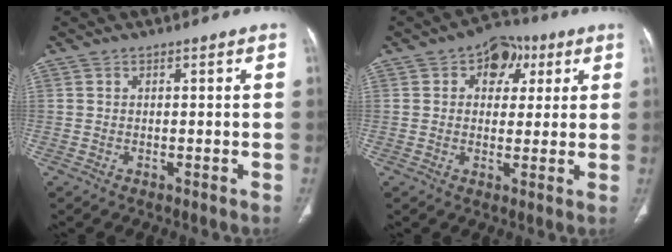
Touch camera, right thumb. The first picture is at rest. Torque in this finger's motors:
{"motor_torque": [0.26, 1.61, 0.53, 0.27, 0.00]}